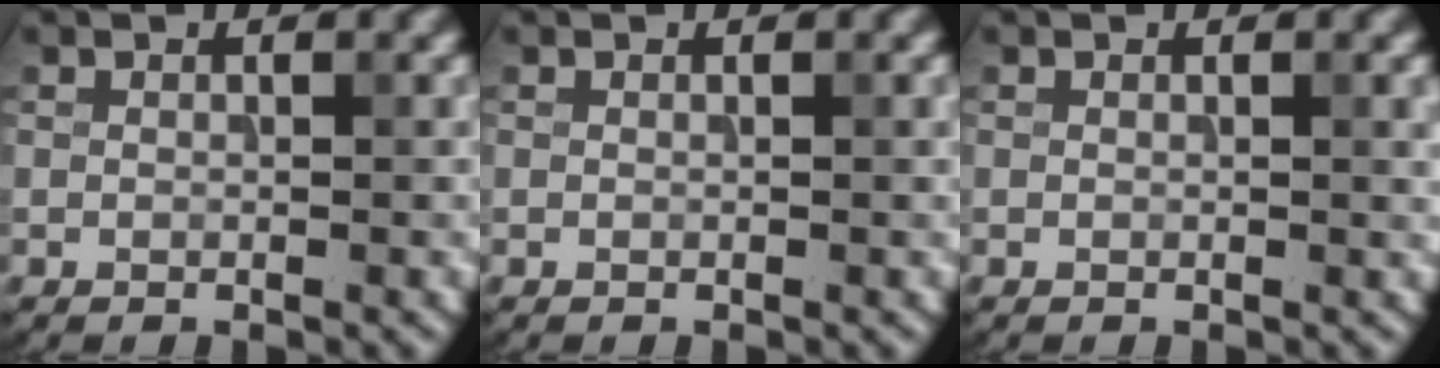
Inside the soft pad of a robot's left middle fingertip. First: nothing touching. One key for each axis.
{"total": 0.0}
{"total": 0.9, "fx": 0.2, "fy": 0.2, "fz": 0.9, "tx": -0.010, "ty": -0.002, "tz": 0.004}